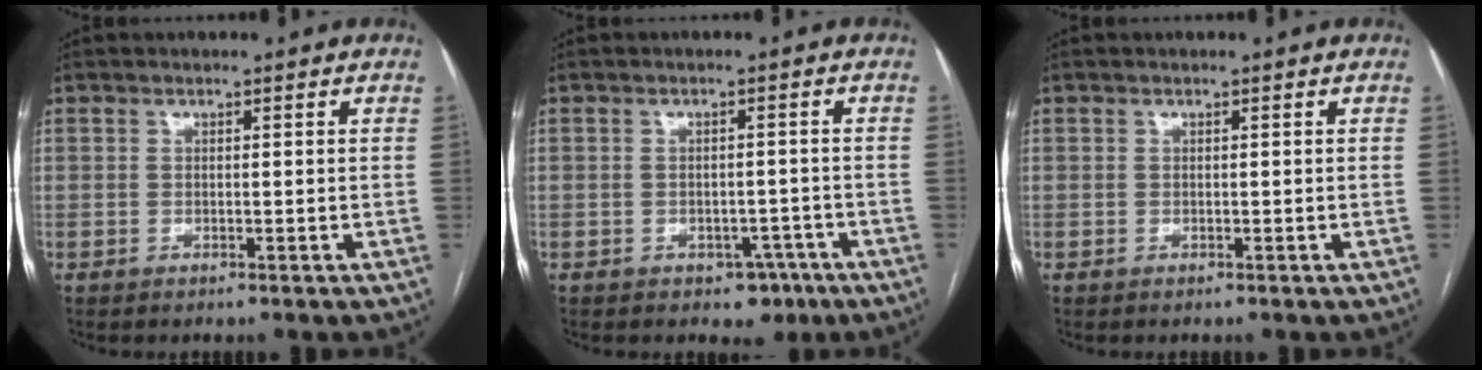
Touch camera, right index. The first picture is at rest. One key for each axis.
{"total": 3.8, "fx": -2.2, "fy": 2.7, "fz": 1.5, "tx": -0.008, "ty": 0.009, "tz": -0.018}
{"total": 0.0}